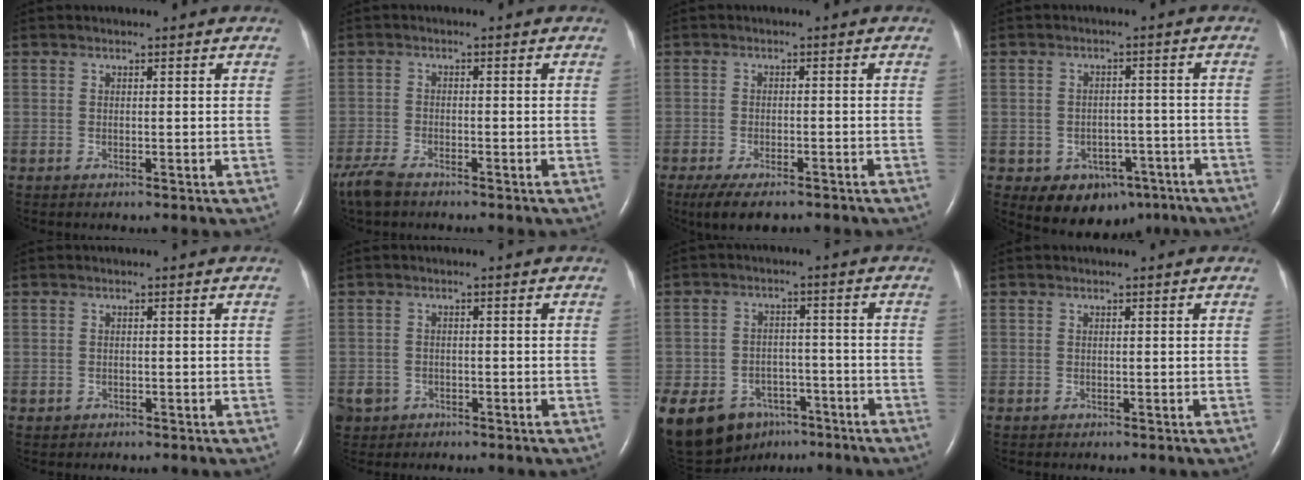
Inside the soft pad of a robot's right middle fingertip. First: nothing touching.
{"total": 4.9, "force": [-4.0, 1.4, 2.4], "torque": [-0.057, -0.013, -0.074]}
{"total": 7.2, "force": [-5.6, 2.2, 4.0], "torque": [-0.065, -0.012, -0.085]}
{"total": 7.9, "force": [-4.6, 5.7, 2.9], "torque": [-0.033, 0.019, -0.053]}
{"total": 0.8, "force": [-0.3, 0.8, 0.1], "torque": [-0.004, 0.003, -0.003]}
{"total": 4.1, "force": [-2.1, 3.5, 0.4], "torque": [-0.014, 0.005, -0.035]}
{"total": 18.8, "force": [-10.8, 13.1, 8.3], "torque": [-0.220, -0.003, -0.153]}
{"total": 0.0}